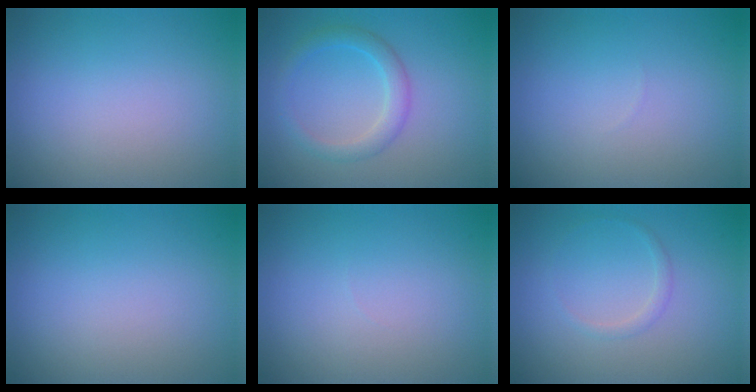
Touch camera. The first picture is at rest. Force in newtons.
{"total": 2.4, "press": 2.4, "slide": 0.1}
{"total": 0.0}
{"total": 0.0}
{"total": 0.0}
{"total": 1.0, "press": 1.0, "slide": 0.1}